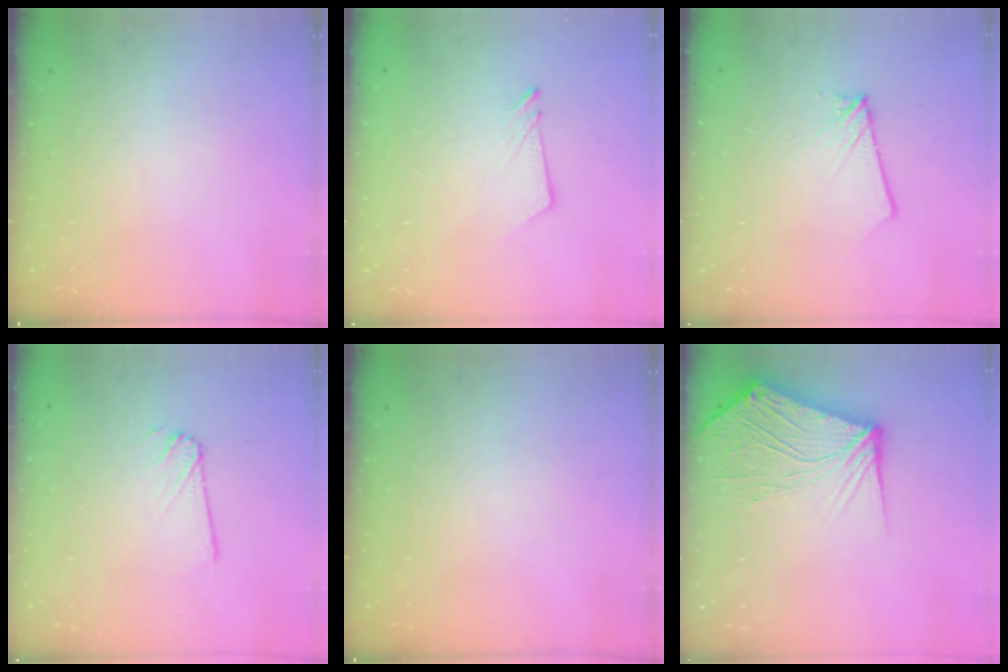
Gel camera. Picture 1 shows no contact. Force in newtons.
{"total": 3.3, "press": 3.3, "slide": 0.3}
{"total": 1.8, "press": 1.8, "slide": 0.1}
{"total": 1.6, "press": 1.6, "slide": 0.0}
{"total": 0.0}
{"total": 15.5, "press": 15.3, "slide": 2.2}